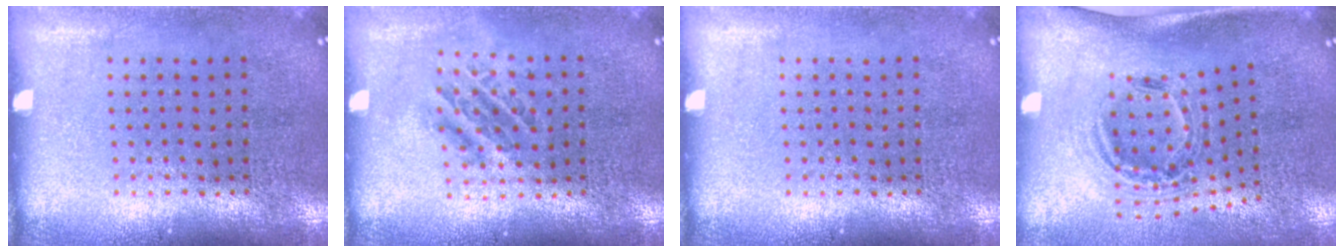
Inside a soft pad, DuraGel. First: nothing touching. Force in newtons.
{"total": 1.2, "press": 1.1, "slide": 0.6}
{"total": 0.0}
{"total": 1.2, "press": 1.0, "slide": 0.7}